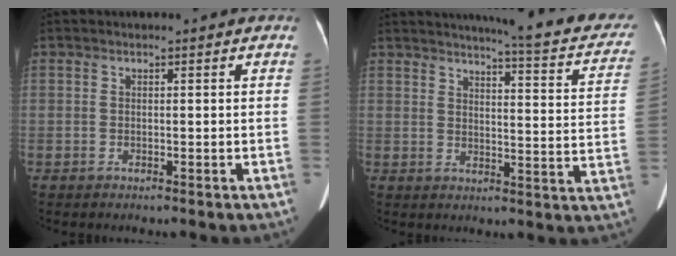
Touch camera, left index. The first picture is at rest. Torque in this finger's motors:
{"motor_torque": [-0.12, -0.76, 0.18, 0.05]}